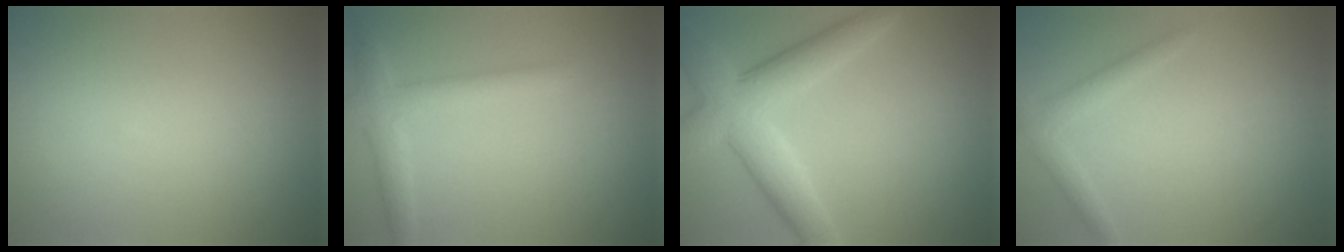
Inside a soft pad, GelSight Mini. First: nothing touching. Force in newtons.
{"total": 2.9, "press": 2.9, "slide": 0.2}
{"total": 6.2, "press": 6.2, "slide": 0.5}
{"total": 1.7, "press": 1.7, "slide": 0.1}